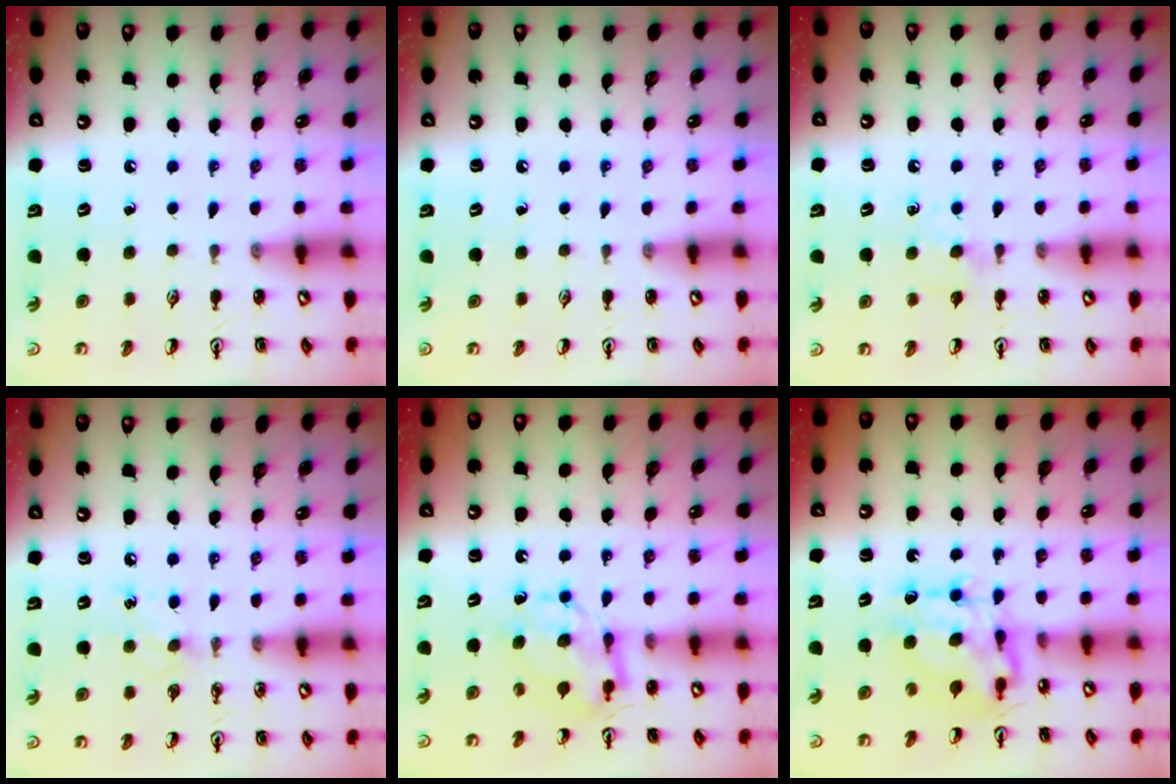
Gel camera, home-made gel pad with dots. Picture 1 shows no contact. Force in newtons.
{"total": 0.0}
{"total": 5.0, "press": 5.0, "slide": 0.8}
{"total": 5.9, "press": 5.9, "slide": 0.7}
{"total": 7.3, "press": 7.3, "slide": 0.5}
{"total": 7.2, "press": 7.2, "slide": 0.5}